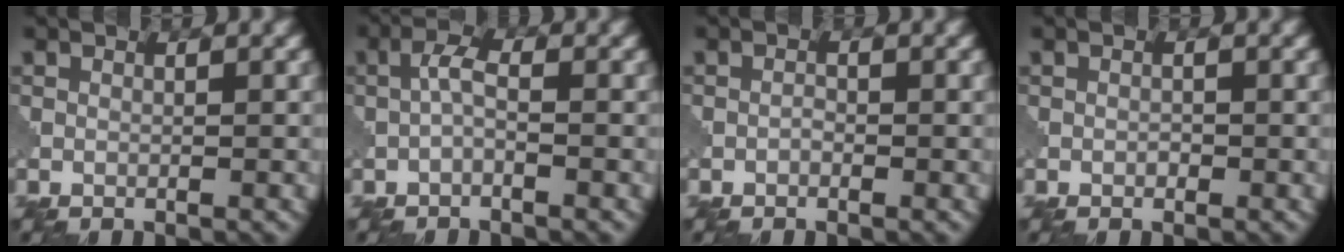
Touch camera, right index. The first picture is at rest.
{"total": 2.0, "force": [-0.4, 0.7, 1.8], "torque": [-0.040, 0.008, -0.014]}
{"total": 0.6, "force": [-0.3, 0.3, 0.4], "torque": [-0.007, 0.001, -0.007]}
{"total": 0.5, "force": [-0.2, 0.4, 0.3], "torque": [-0.005, 0.000, -0.004]}